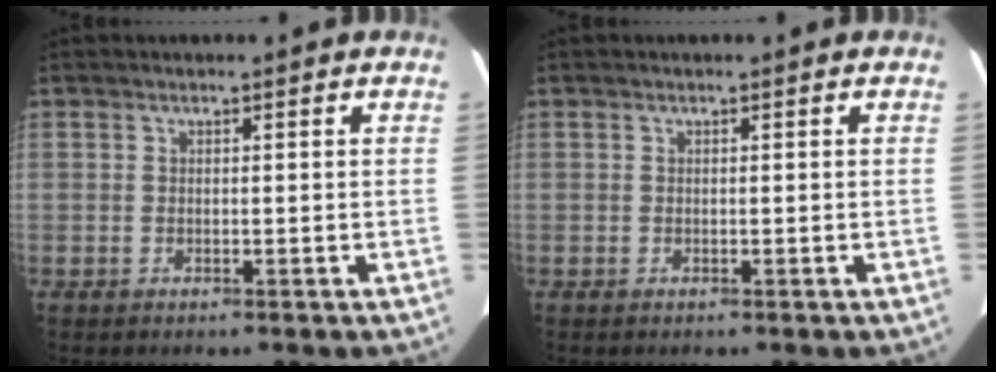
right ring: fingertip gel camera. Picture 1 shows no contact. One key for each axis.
{"total": 0.0}